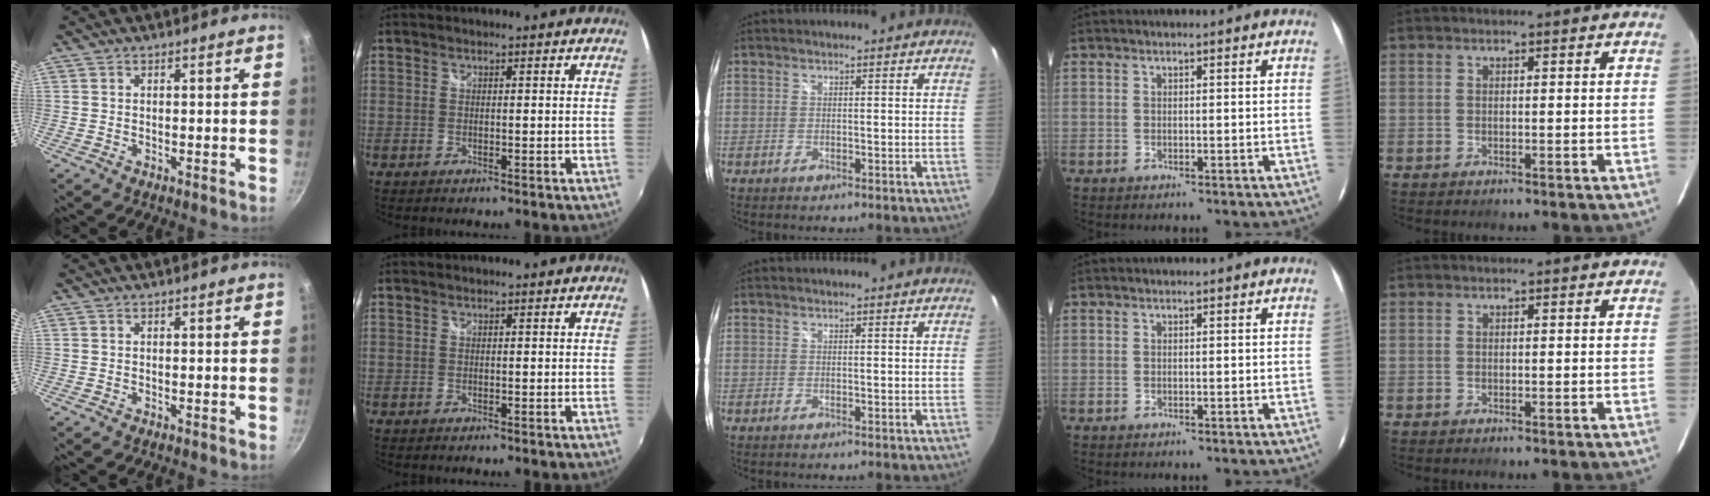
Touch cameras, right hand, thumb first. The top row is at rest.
{}